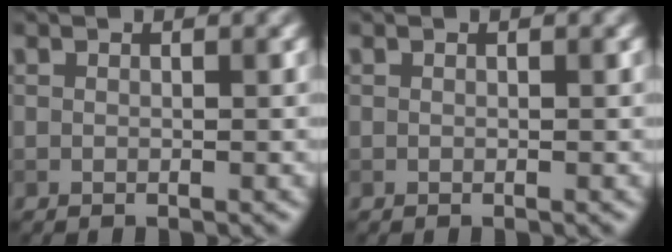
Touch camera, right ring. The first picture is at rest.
{"total": 0.0}